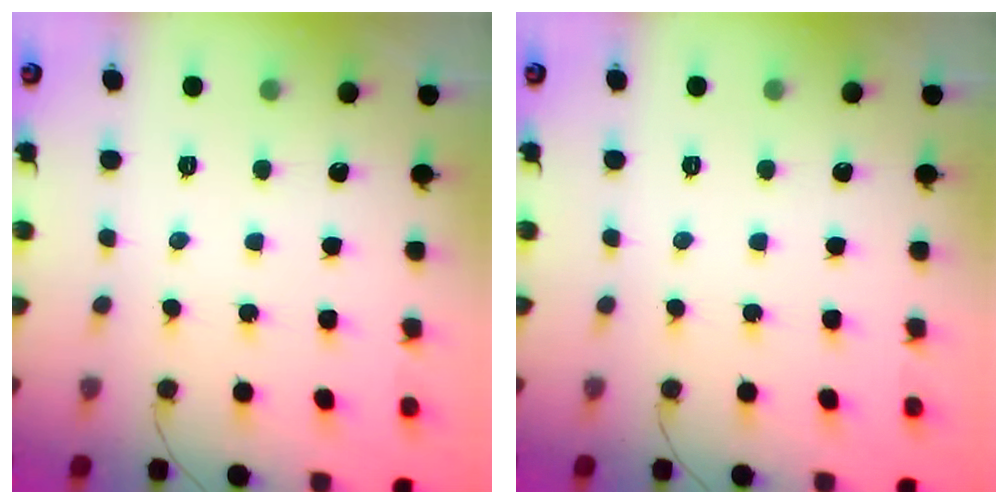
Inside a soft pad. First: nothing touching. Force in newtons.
{"total": 0.0}